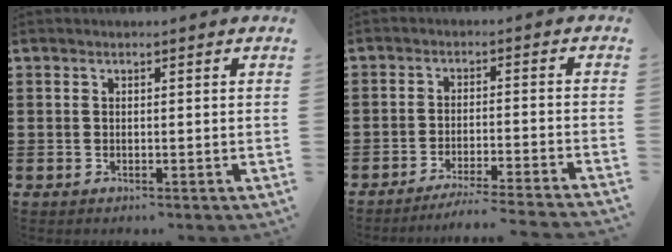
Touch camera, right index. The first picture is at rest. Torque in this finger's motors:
{"motor_torque": [0.42, 0.42, -0.01, -0.01]}